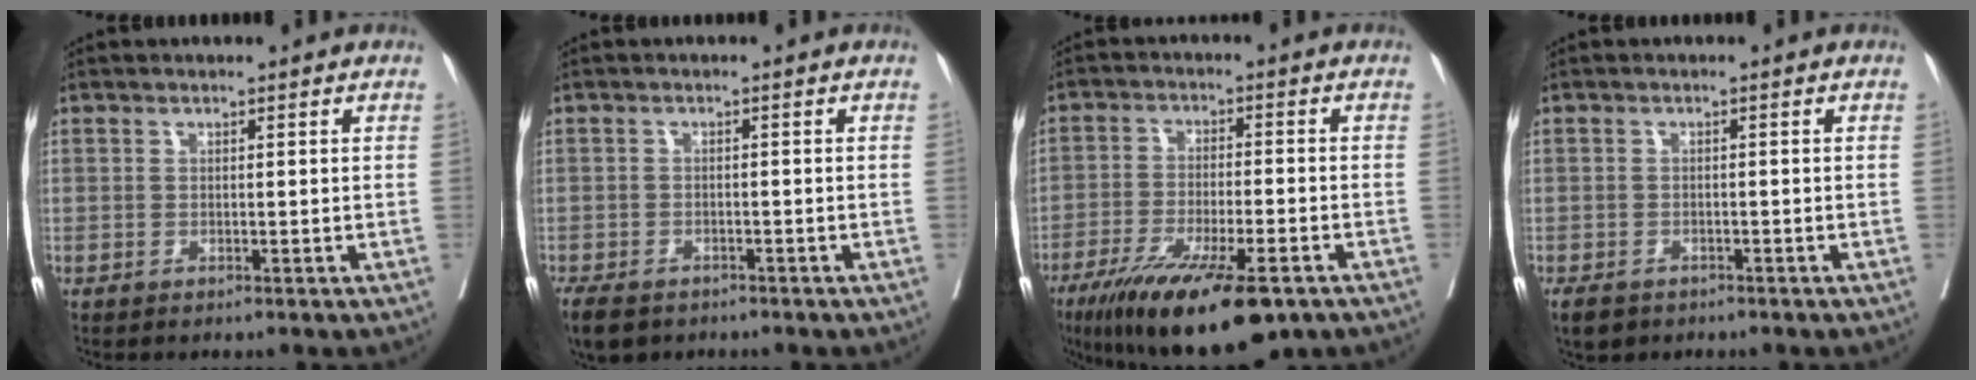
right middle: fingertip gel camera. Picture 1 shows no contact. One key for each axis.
{"total": 7.3, "fx": -5.2, "fy": 4.0, "fz": 3.2, "tx": -0.064, "ty": -0.009, "tz": -0.079}
{"total": 15.3, "fx": -9.9, "fy": 3.2, "fz": 11.2, "tx": -0.176, "ty": -0.035, "tz": -0.161}
{"total": 3.4, "fx": -2.5, "fy": 1.9, "fz": 1.2, "tx": -0.021, "ty": -0.003, "tz": -0.037}